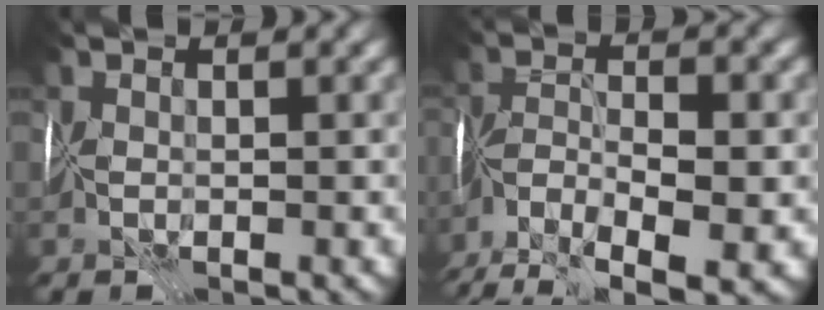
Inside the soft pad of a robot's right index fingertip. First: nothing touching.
{"total": 7.9, "force": [-5.2, 2.4, 5.5], "torque": [-0.094, -0.006, -0.095]}